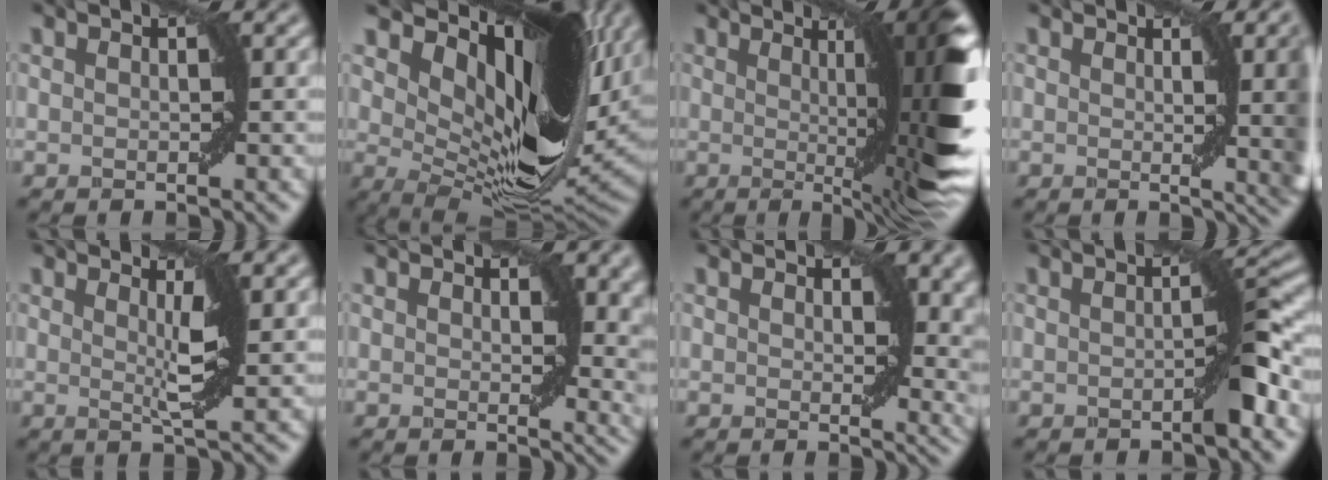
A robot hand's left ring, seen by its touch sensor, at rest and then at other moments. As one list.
[{"total": 15.3, "force": [7.0, 6.5, 12.0], "torque": [-0.197, 0.006, 0.124]}, {"total": 12.4, "force": [1.0, 2.3, 12.1], "torque": [-0.122, -0.002, 0.023]}, {"total": 9.0, "force": [1.0, 3.0, 8.5], "torque": [-0.053, 0.010, 0.010]}, {"total": 2.6, "force": [0.8, 0.4, 2.5], "torque": [-0.039, -0.009, 0.013]}, {"total": 4.7, "force": [1.8, 2.4, 3.6], "torque": [-0.038, -0.013, 0.034]}, {"total": 4.7, "force": [1.8, 2.5, 3.5], "torque": [-0.039, -0.012, 0.032]}, {"total": 2.6, "force": [-0.8, 0.1, 2.5], "torque": [-0.034, 0.009, -0.014]}]